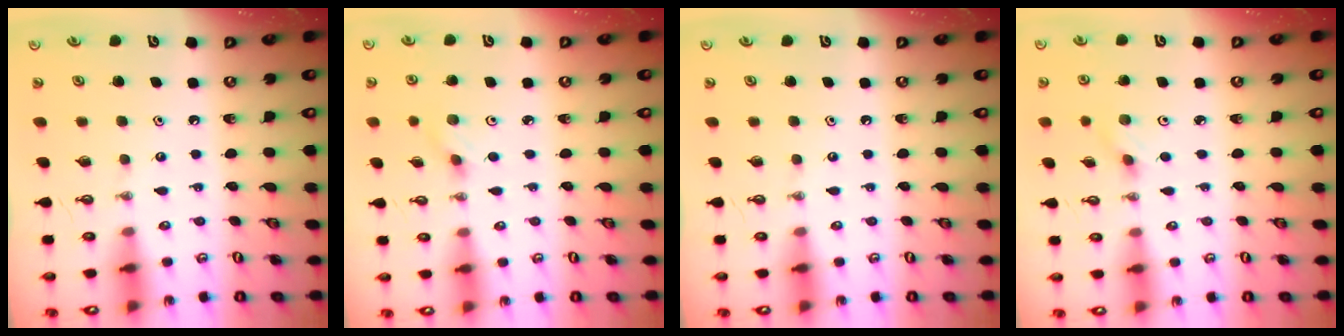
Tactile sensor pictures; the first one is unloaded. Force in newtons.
{"total": 2.9, "press": 2.6, "slide": 1.4}
{"total": 0.0}
{"total": 2.9, "press": 2.6, "slide": 1.4}